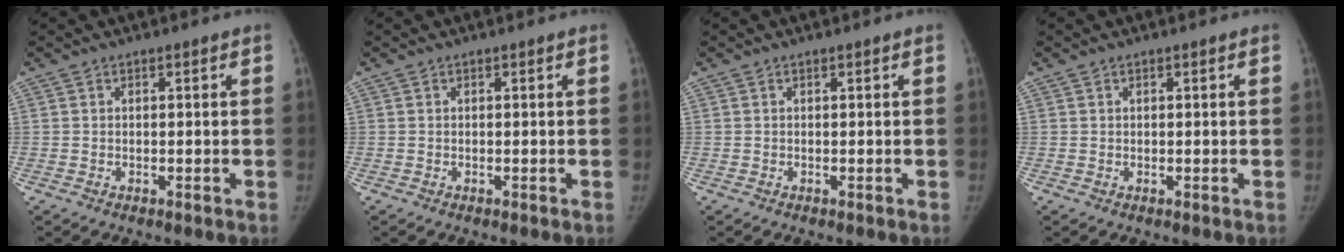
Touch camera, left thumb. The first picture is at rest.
{"total": 0.0}
{"total": 0.0}
{"total": 0.0}